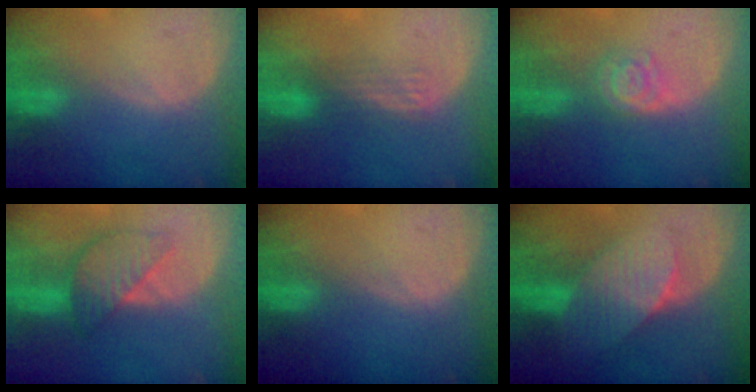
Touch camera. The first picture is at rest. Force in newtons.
{"total": 2.9, "press": 2.7, "slide": 1.2}
{"total": 4.3, "press": 3.8, "slide": 2.0}
{"total": 6.3, "press": 6.3, "slide": 0.3}
{"total": 0.0}
{"total": 7.4, "press": 6.6, "slide": 3.3}